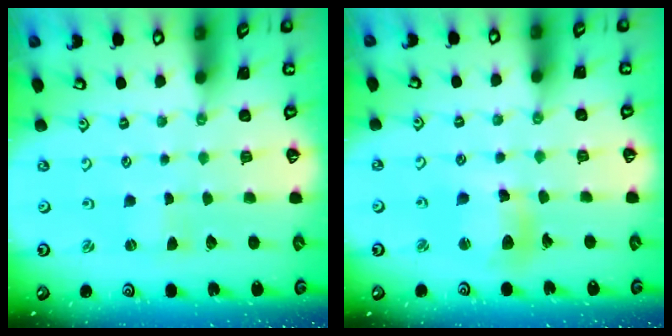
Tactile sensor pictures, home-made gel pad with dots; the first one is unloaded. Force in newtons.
{"total": 10.5, "press": 10.4, "slide": 1.3}